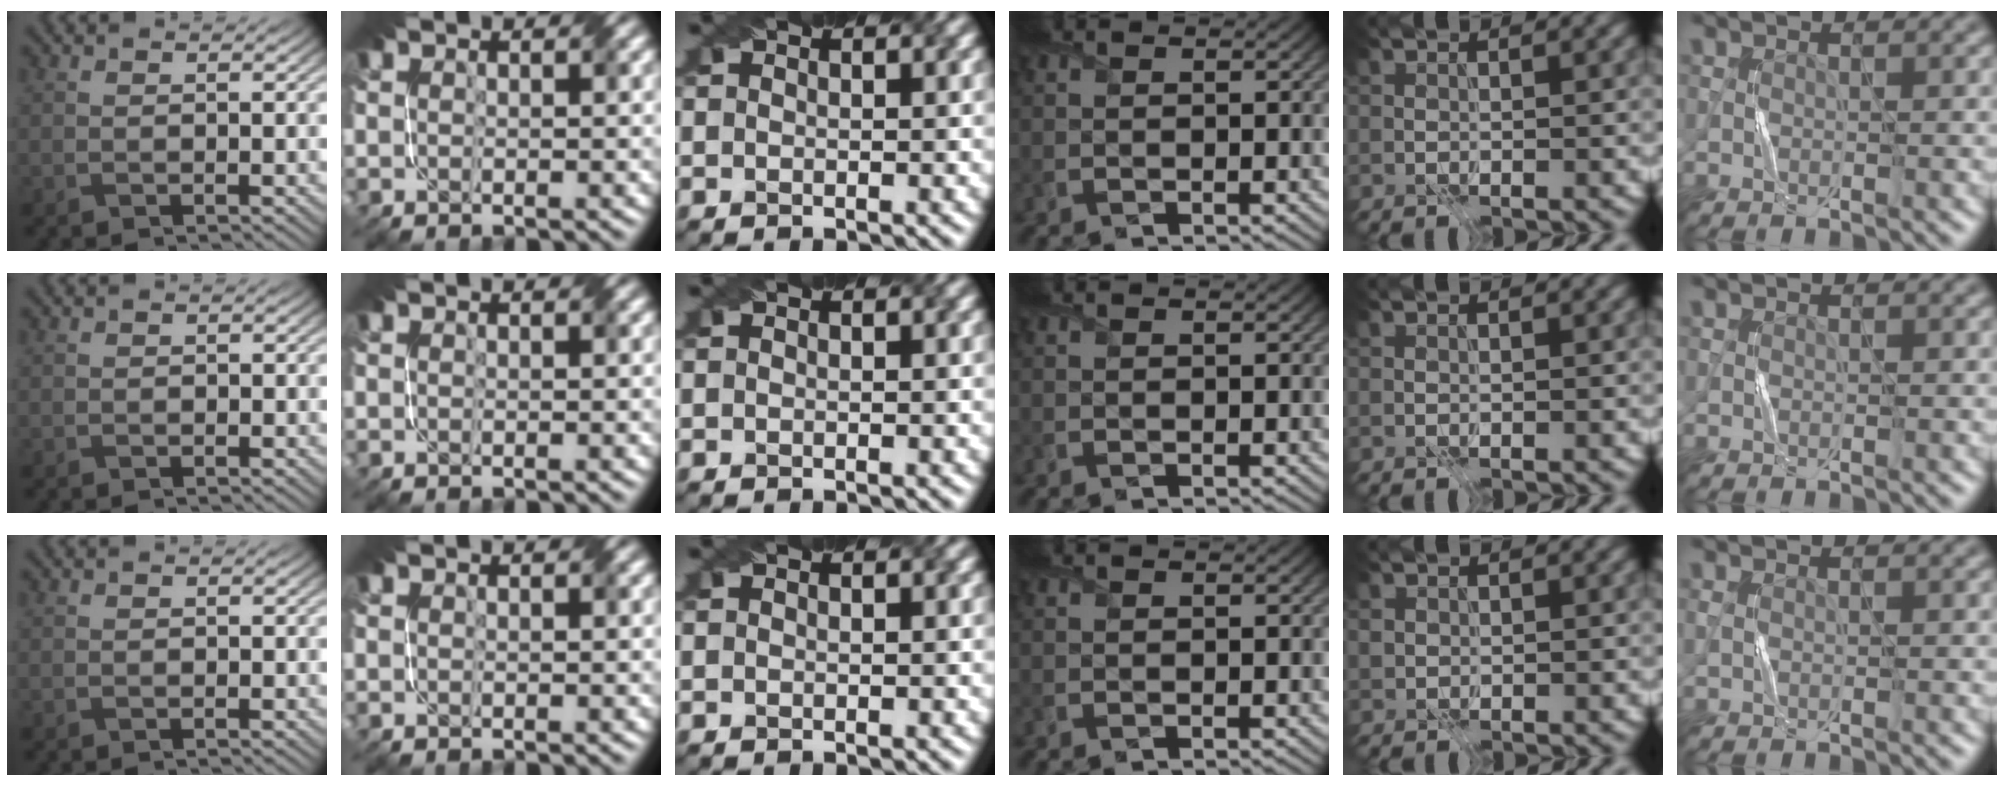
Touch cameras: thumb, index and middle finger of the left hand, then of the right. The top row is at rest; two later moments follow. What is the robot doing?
{"motion": "fold", "object": "paper"}